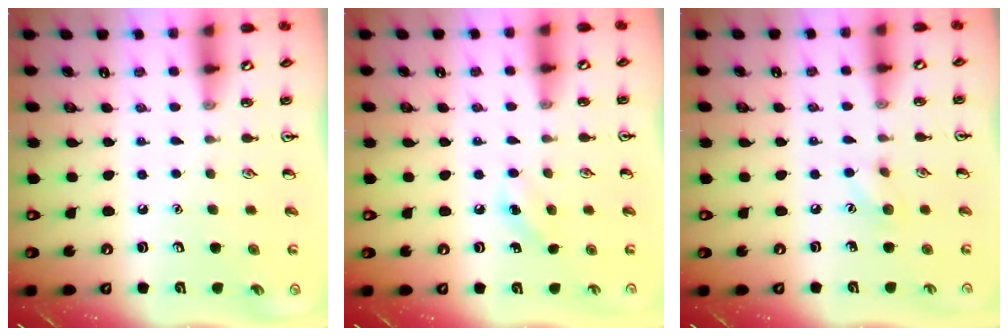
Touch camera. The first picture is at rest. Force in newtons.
{"total": 6.9, "press": 6.6, "slide": 2.1}
{"total": 5.9, "press": 5.7, "slide": 1.6}